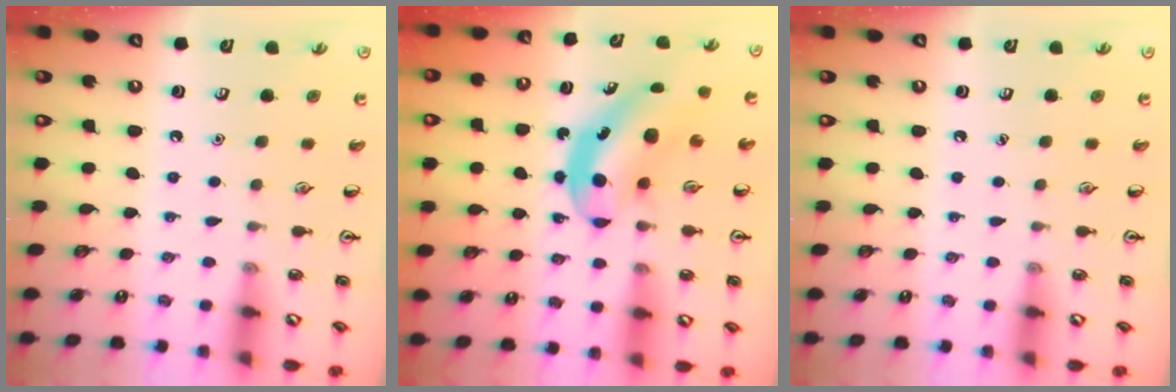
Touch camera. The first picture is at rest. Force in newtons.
{"total": 7.6, "press": 7.5, "slide": 1.2}
{"total": 0.0}